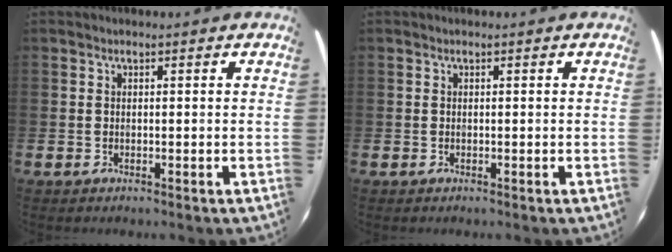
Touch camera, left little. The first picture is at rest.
{"total": 0.0}